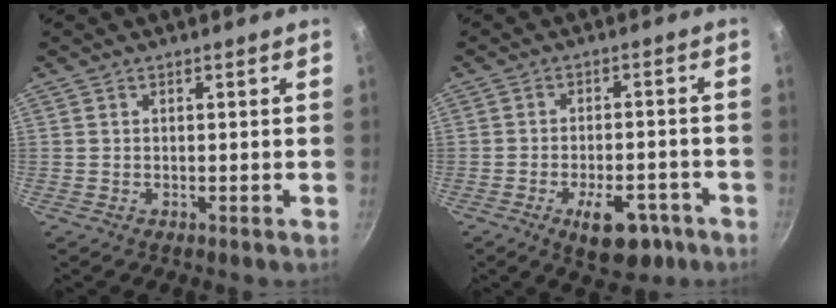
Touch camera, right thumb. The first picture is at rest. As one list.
[{"total": 9.0, "force": [-4.7, 4.3, 6.3], "torque": [-0.081, 0.020, -0.065]}]